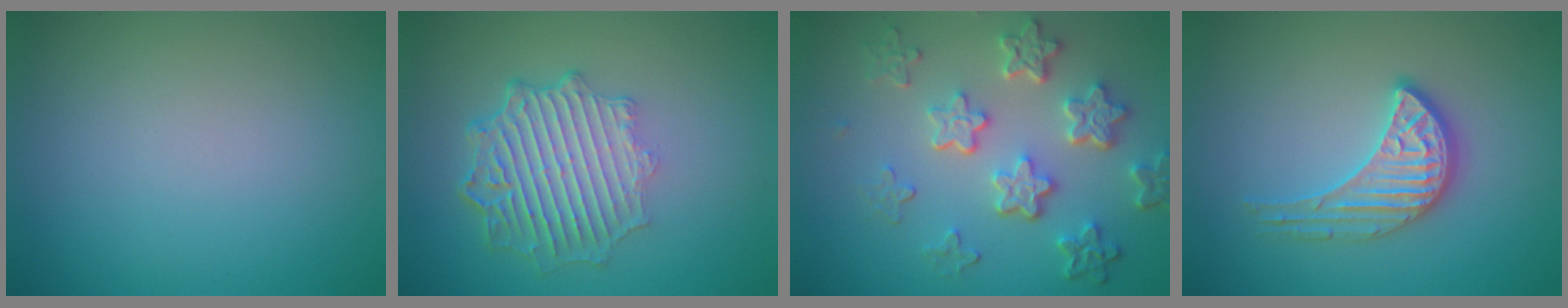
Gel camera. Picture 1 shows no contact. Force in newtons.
{"total": 6.3, "press": 4.7, "slide": 4.2}
{"total": 5.9, "press": 4.5, "slide": 3.8}
{"total": 3.4, "press": 3.2, "slide": 1.0}